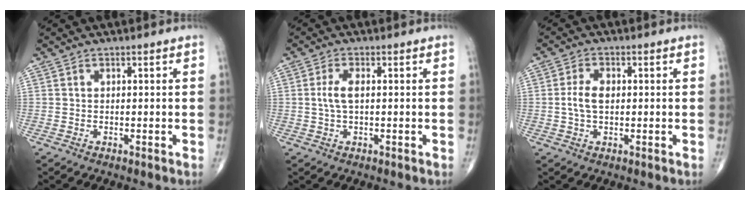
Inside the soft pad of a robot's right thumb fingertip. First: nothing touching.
{"total": 3.4, "force": [0.2, 1.4, 3.1], "torque": [-0.075, 0.005, 0.002]}
{"total": 4.4, "force": [0.1, 2.5, 3.6], "torque": [-0.078, 0.007, -0.001]}